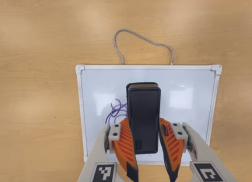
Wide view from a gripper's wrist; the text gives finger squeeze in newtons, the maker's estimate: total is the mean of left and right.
{"total": 10.3, "left": 8.1, "right": 12.5}